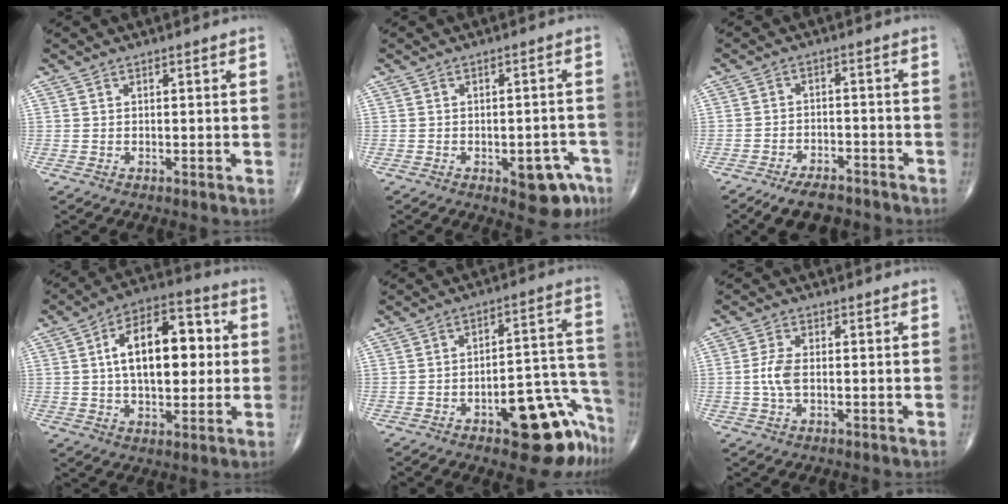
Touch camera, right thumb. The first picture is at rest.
{"total": 7.4, "force": [-3.7, 3.5, 5.4], "torque": [-0.040, 0.025, -0.039]}
{"total": 7.7, "force": [-6.4, 3.2, 2.9], "torque": [-0.036, 0.037, -0.104]}
{"total": 17.1, "force": [2.2, 9.1, 14.3], "torque": [-0.202, 0.019, 0.030]}
{"total": 16.1, "force": [-9.4, 6.2, 11.6], "torque": [-0.068, 0.097, -0.119]}
{"total": 3.9, "force": [-0.4, 1.9, 3.4], "torque": [-0.083, 0.005, -0.010]}